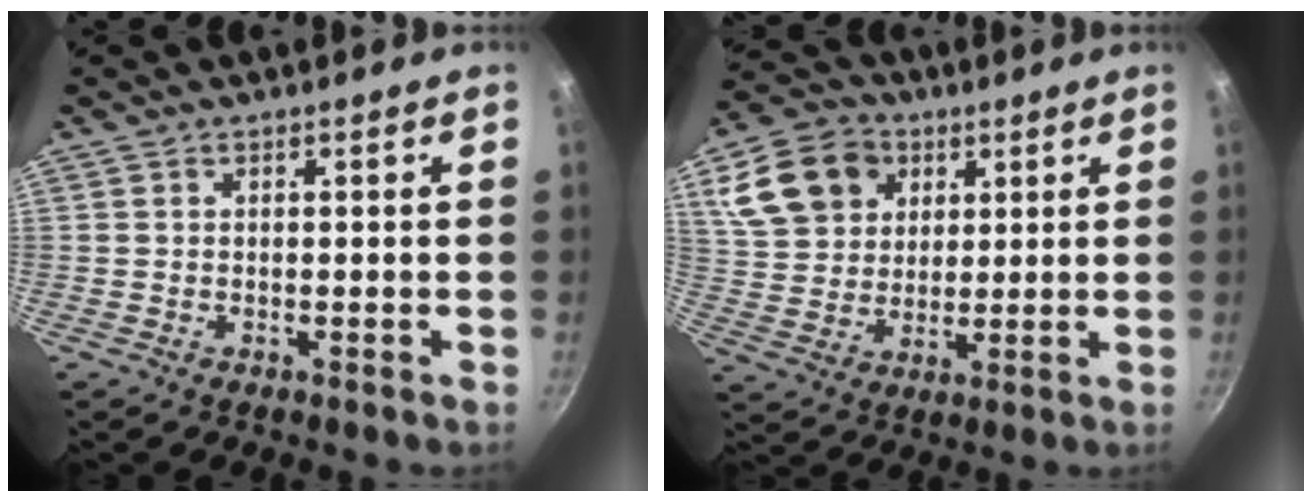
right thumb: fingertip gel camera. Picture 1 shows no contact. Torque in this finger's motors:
{"motor_torque": [-0.62, 1.15, 0.03, 0.00, 0.26]}